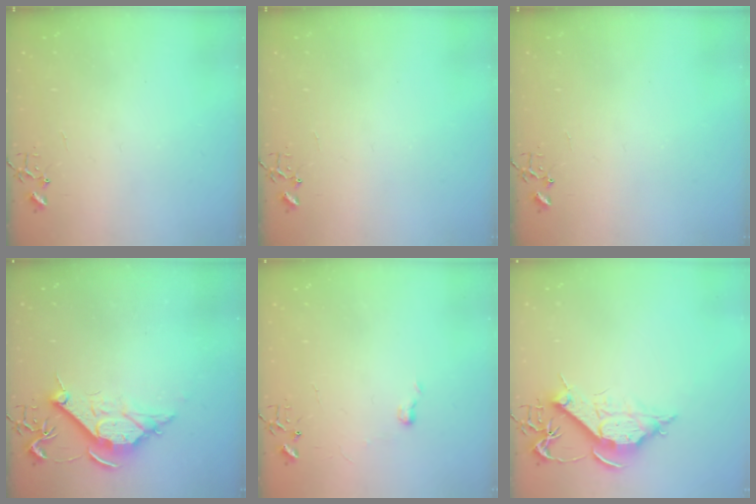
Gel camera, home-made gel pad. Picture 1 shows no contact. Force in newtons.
{"total": 0.0}
{"total": 0.0}
{"total": 11.6, "press": 11.6, "slide": 0.9}
{"total": 4.7, "press": 4.7, "slide": 0.6}
{"total": 11.1, "press": 11.1, "slide": 1.2}